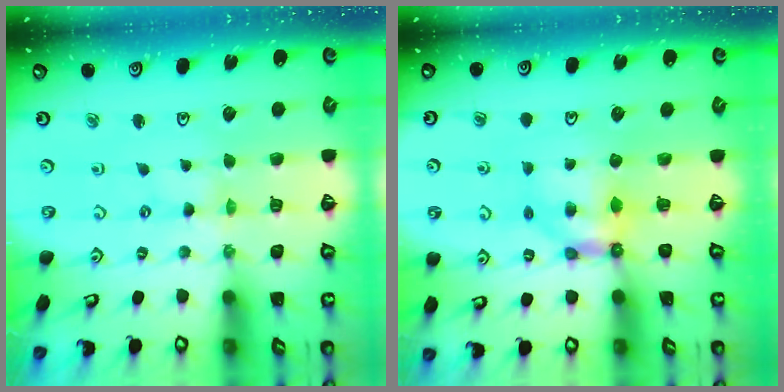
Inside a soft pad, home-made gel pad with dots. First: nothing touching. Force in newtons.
{"total": 6.4, "press": 6.4, "slide": 0.6}